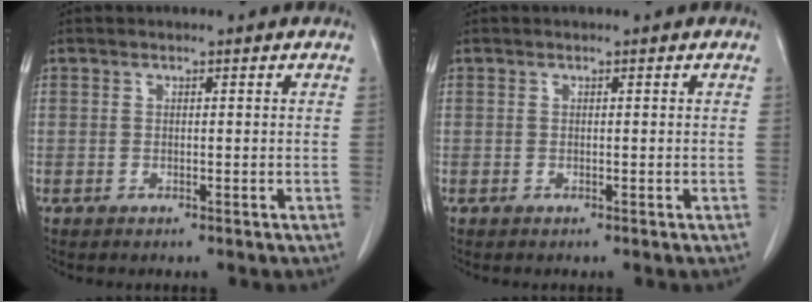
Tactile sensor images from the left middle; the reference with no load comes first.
{"total": 0.0}